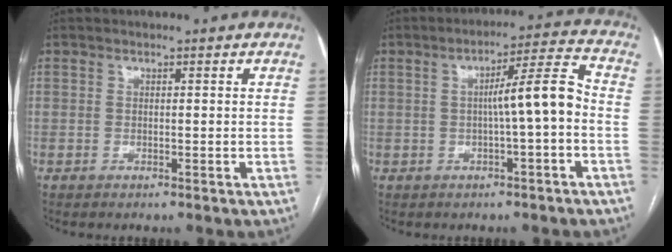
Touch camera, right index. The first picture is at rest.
{"total": 7.5, "force": [-0.9, 0.0, 7.4], "torque": [-0.111, 0.021, -0.013]}